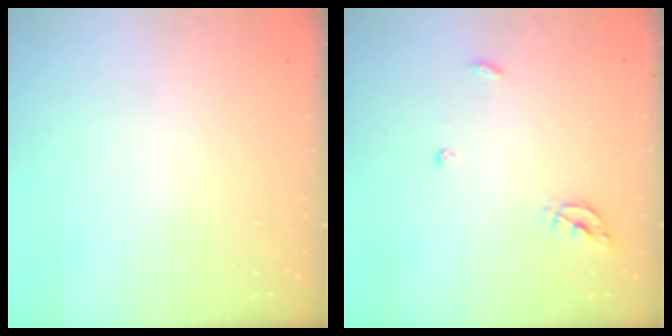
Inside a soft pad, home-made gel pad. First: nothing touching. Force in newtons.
{"total": 5.5, "press": 5.5, "slide": 0.2}